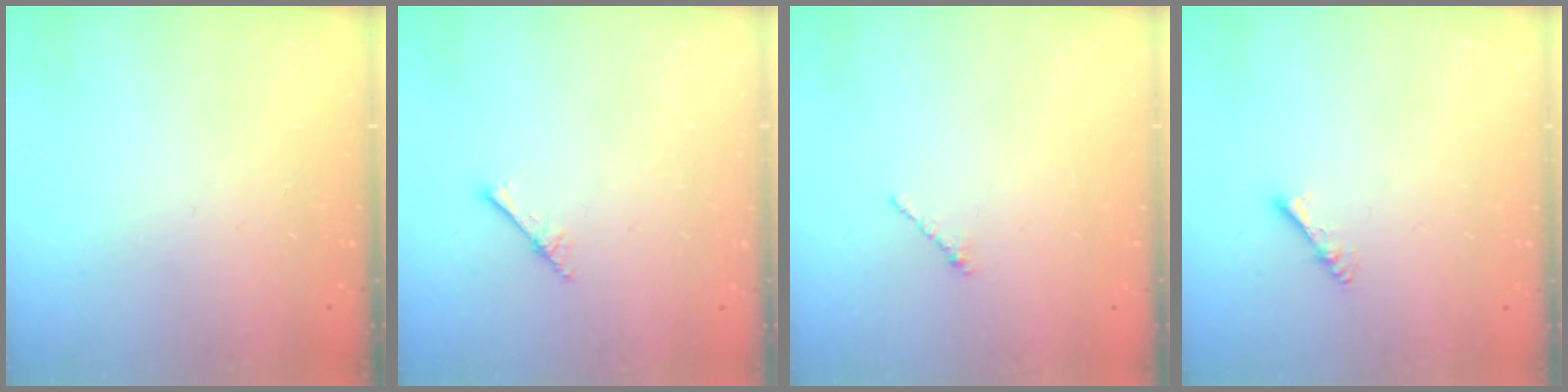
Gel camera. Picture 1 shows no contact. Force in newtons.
{"total": 2.3, "press": 2.2, "slide": 0.2}
{"total": 1.0, "press": 0.9, "slide": 0.4}
{"total": 2.7, "press": 2.7, "slide": 0.4}